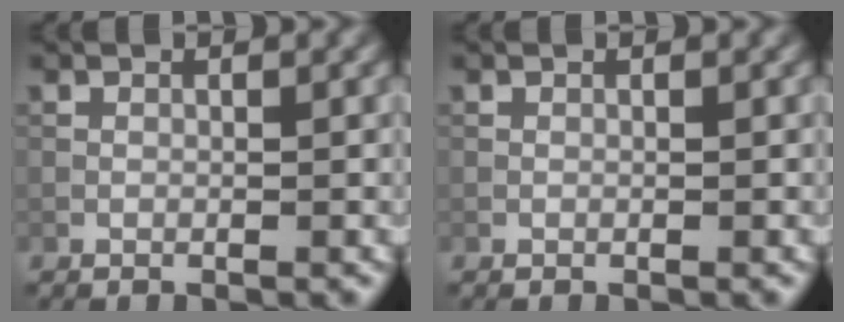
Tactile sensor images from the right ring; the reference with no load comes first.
{"total": 0.0}